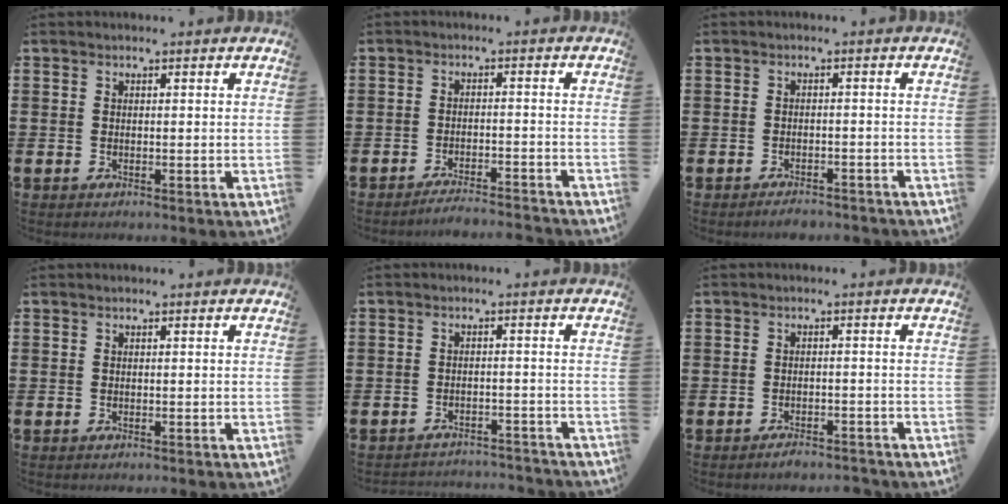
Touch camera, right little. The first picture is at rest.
{"total": 2.5, "force": [-2.5, -0.2, 0.6], "torque": [-0.010, 0.005, -0.050]}
{"total": 1.7, "force": [-1.7, 0.1, 0.4], "torque": [-0.010, 0.001, -0.033]}
{"total": 0.0}
{"total": 2.3, "force": [-2.3, 0.0, -0.1], "torque": [-0.004, 0.003, -0.050]}
{"total": 1.9, "force": [-1.8, 0.1, 0.5], "torque": [-0.012, 0.003, -0.036]}